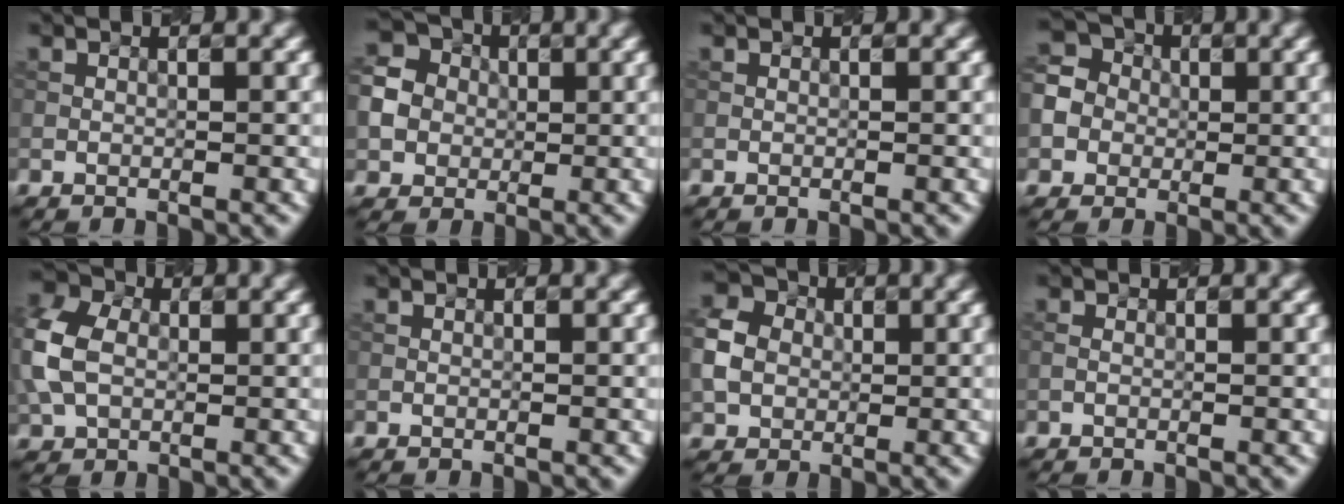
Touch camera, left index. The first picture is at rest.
{"total": 4.8, "force": [0.0, 4.4, 1.8], "torque": [-0.035, 0.010, -0.004]}
{"total": 0.0}
{"total": 5.2, "force": [-0.7, 4.8, 1.7], "torque": [-0.035, 0.015, -0.028]}
{"total": 8.8, "force": [0.4, 6.4, 6.0], "torque": [-0.173, 0.011, 0.003]}
{"total": 0.0}
{"total": 4.4, "force": [0.0, 3.9, 2.1], "torque": [-0.045, 0.010, -0.005]}
{"total": 0.0}